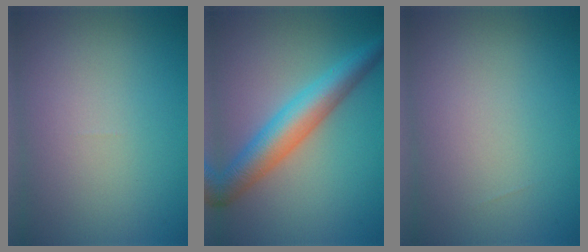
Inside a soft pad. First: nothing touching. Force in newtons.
{"total": 5.6, "press": 5.6, "slide": 0.1}
{"total": 0.0}